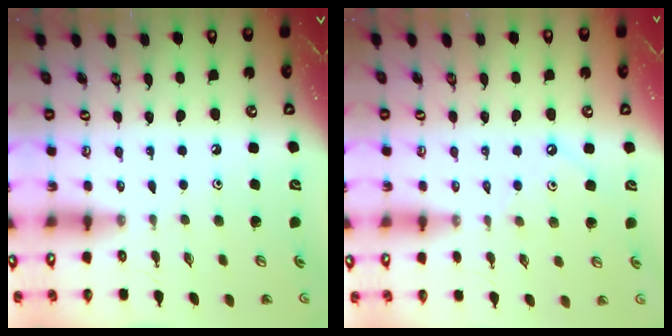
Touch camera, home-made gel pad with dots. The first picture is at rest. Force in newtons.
{"total": 2.5, "press": 2.5, "slide": 0.5}